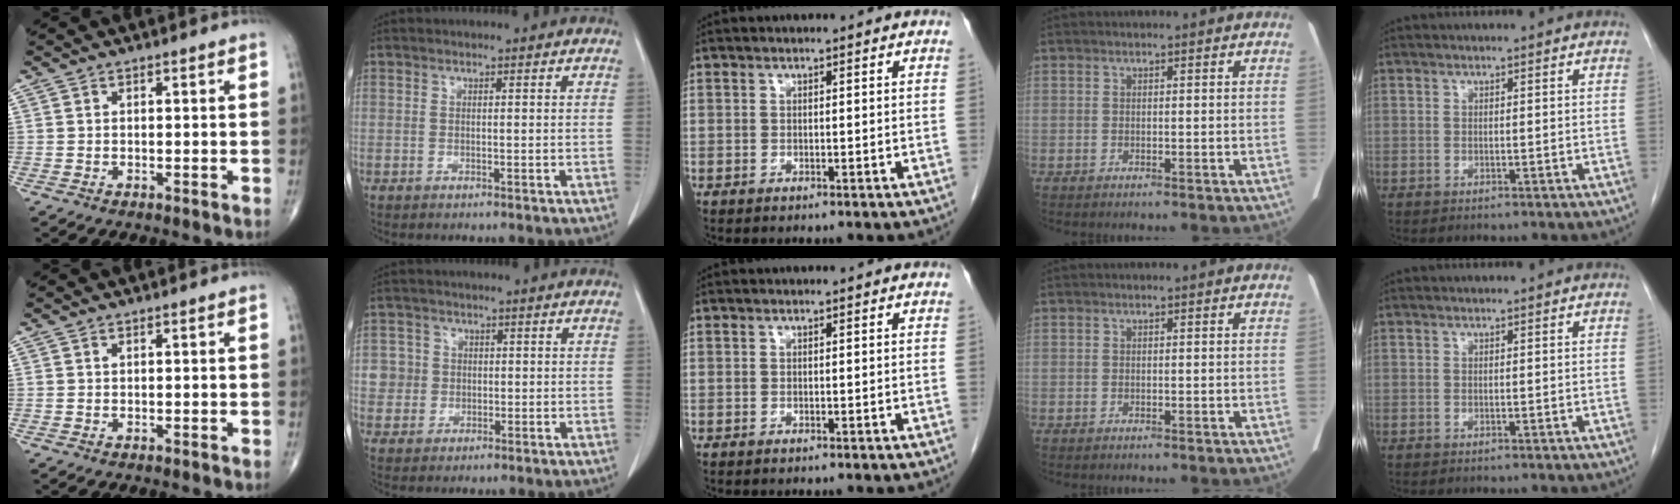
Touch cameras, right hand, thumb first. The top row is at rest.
{"index": {"total": 3.8, "force": [0.1, 3.8, -0.1], "torque": [0.015, 0.010, 0.004]}}